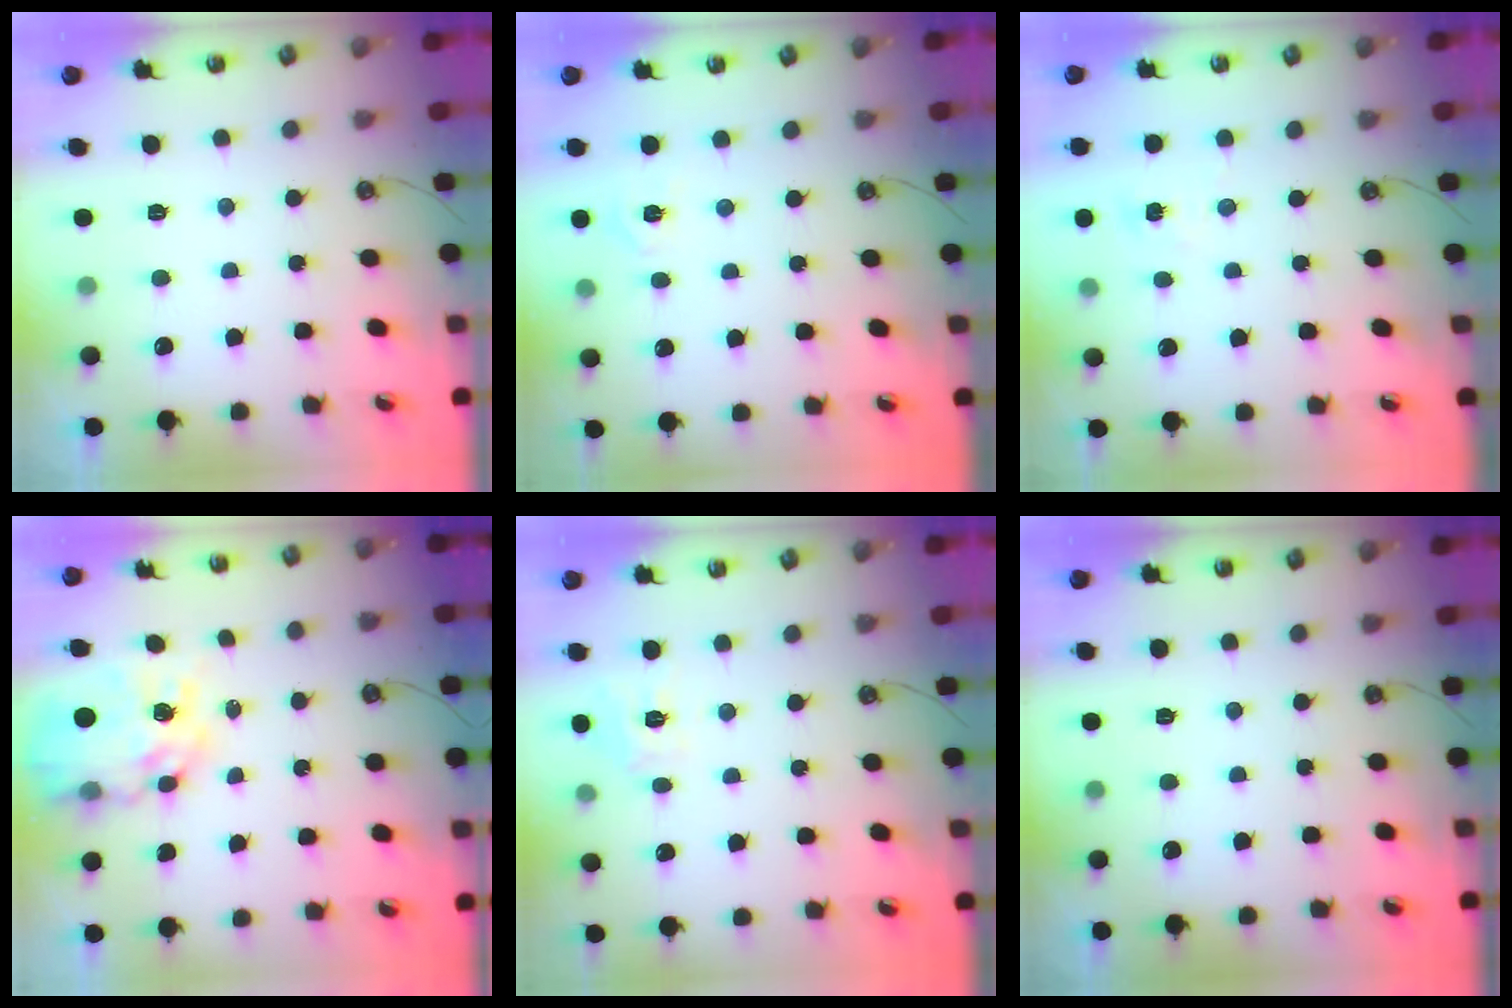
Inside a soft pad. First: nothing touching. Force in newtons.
{"total": 2.9, "press": 2.9, "slide": 0.4}
{"total": 3.2, "press": 3.2, "slide": 0.4}
{"total": 14.4, "press": 14.3, "slide": 1.2}
{"total": 5.5, "press": 5.5, "slide": 0.2}
{"total": 0.0}